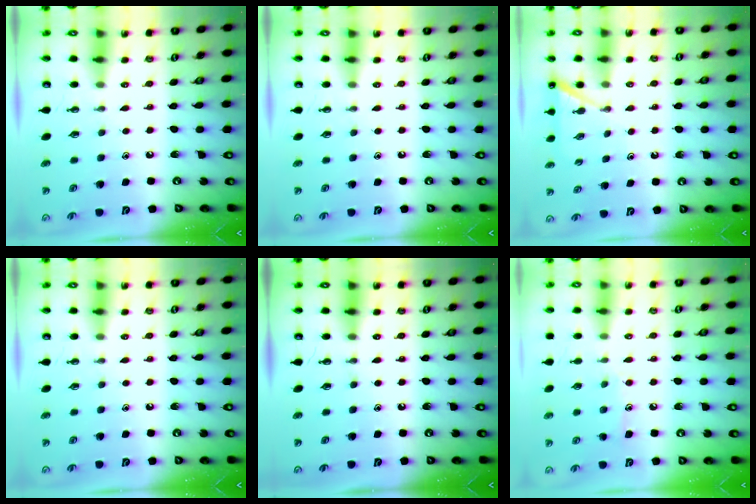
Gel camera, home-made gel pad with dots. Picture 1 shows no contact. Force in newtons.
{"total": 0.0}
{"total": 4.9, "press": 4.9, "slide": 0.4}
{"total": 0.0}
{"total": 0.0}
{"total": 6.8, "press": 6.7, "slide": 0.7}